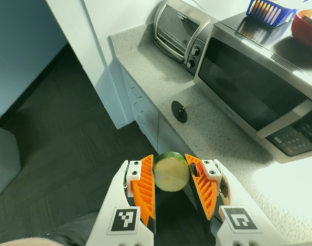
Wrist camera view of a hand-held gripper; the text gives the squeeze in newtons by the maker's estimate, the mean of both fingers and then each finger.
{"total": 11.0, "left": 10.9, "right": 11.1}